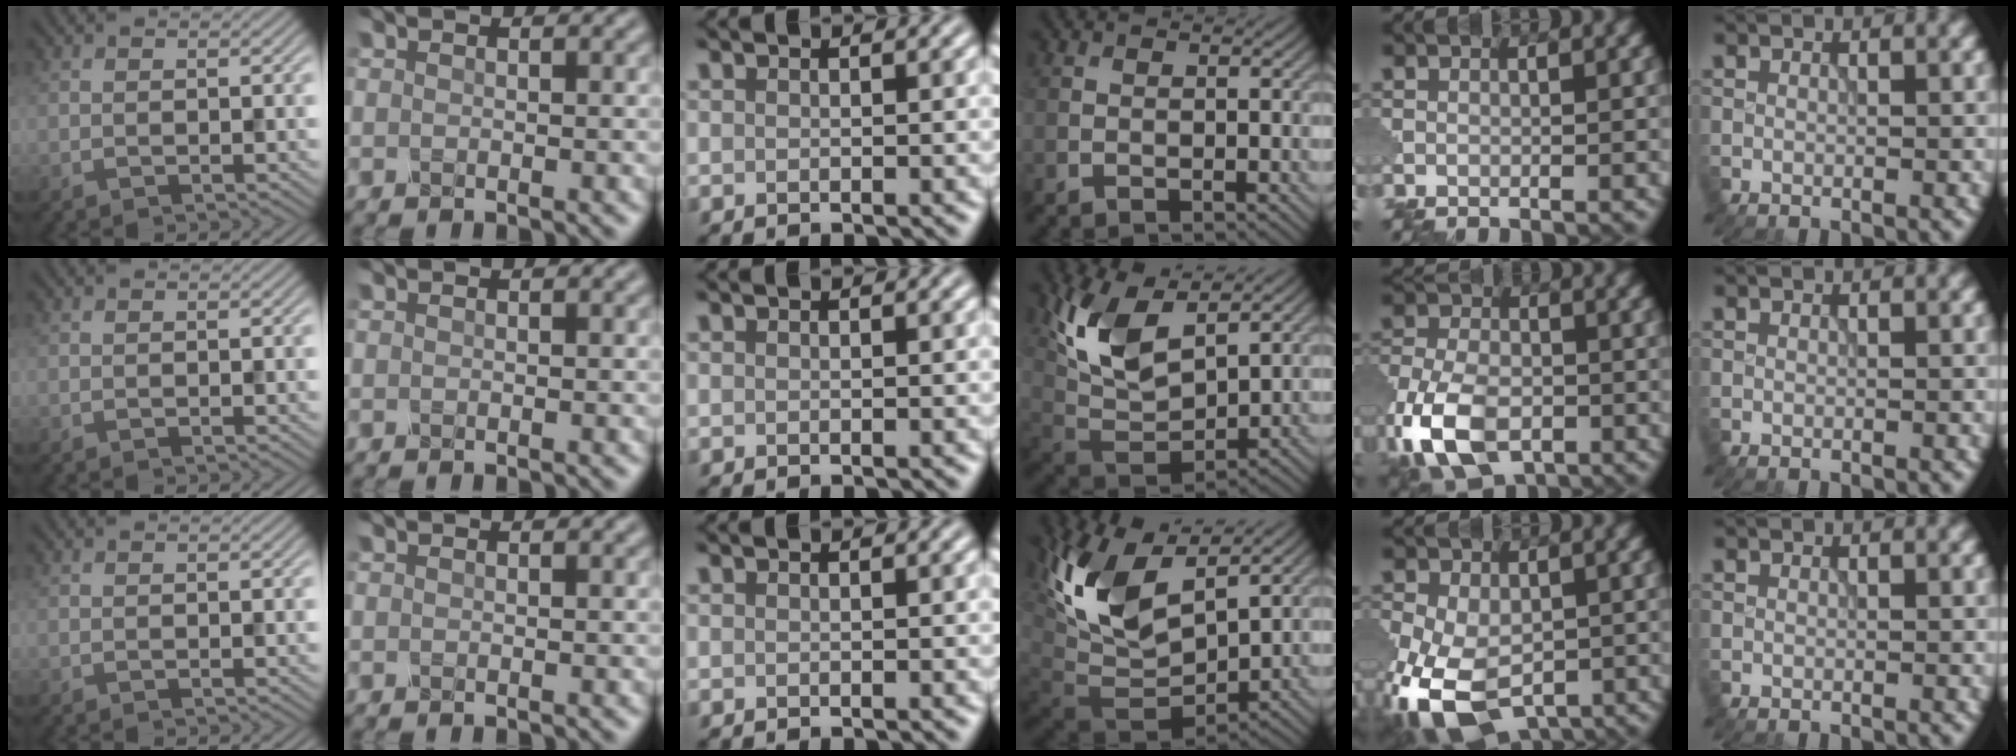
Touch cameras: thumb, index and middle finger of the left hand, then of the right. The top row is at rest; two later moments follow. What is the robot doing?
{"motion": "squeeze", "object": "clothespin"}